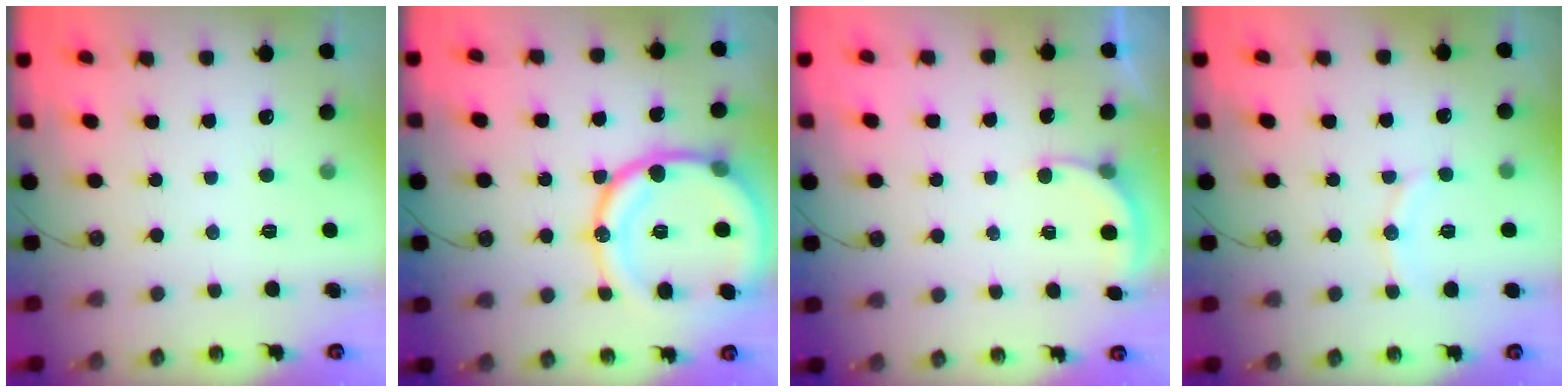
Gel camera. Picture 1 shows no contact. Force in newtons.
{"total": 19.9, "press": 19.8, "slide": 2.3}
{"total": 2.9, "press": 2.9, "slide": 0.3}
{"total": 6.9, "press": 6.7, "slide": 1.8}